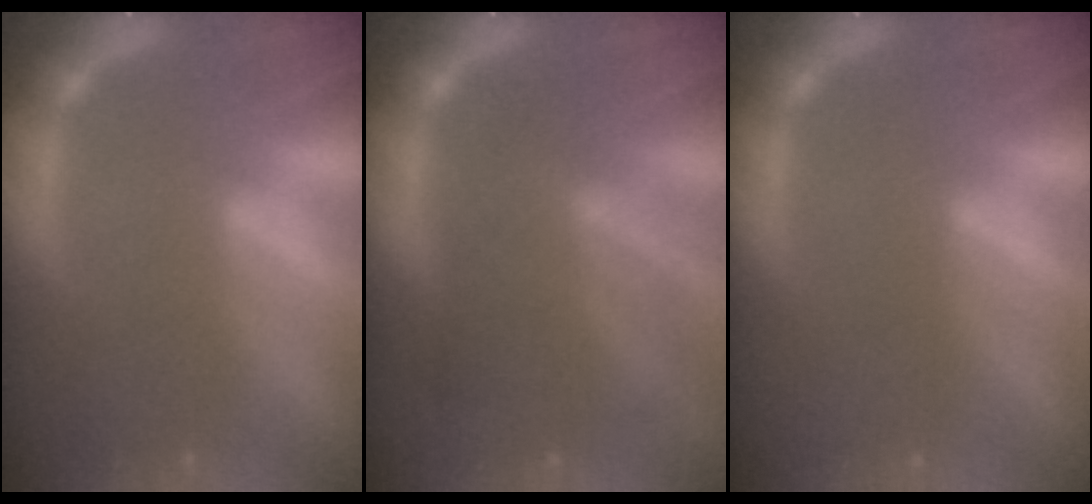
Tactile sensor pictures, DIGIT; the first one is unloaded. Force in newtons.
{"total": 7.0}
{"total": 0.0}